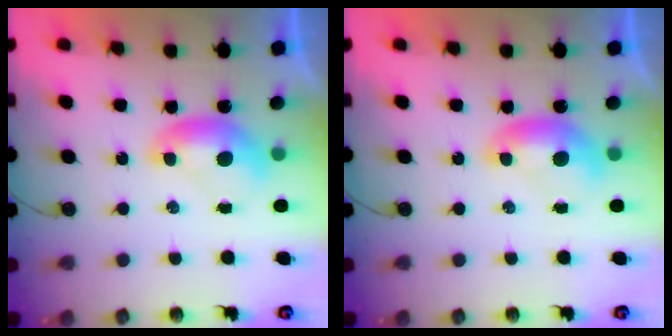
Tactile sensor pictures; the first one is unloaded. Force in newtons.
{"total": 0.0}